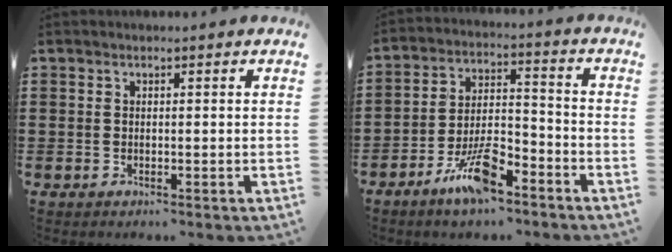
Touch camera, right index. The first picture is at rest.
{"total": 9.3, "force": [-6.2, 2.8, 6.3], "torque": [-0.127, 0.011, -0.115]}